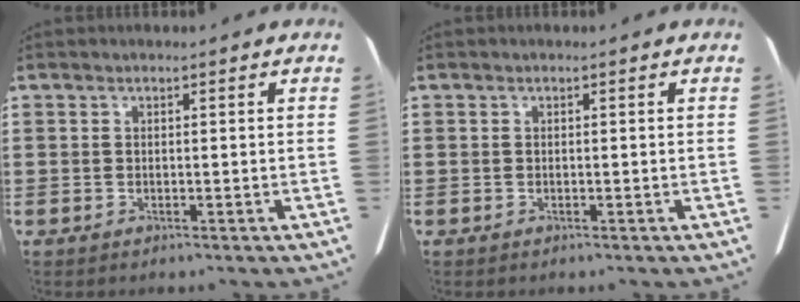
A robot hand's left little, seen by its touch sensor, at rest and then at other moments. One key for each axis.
{"total": 0.0}